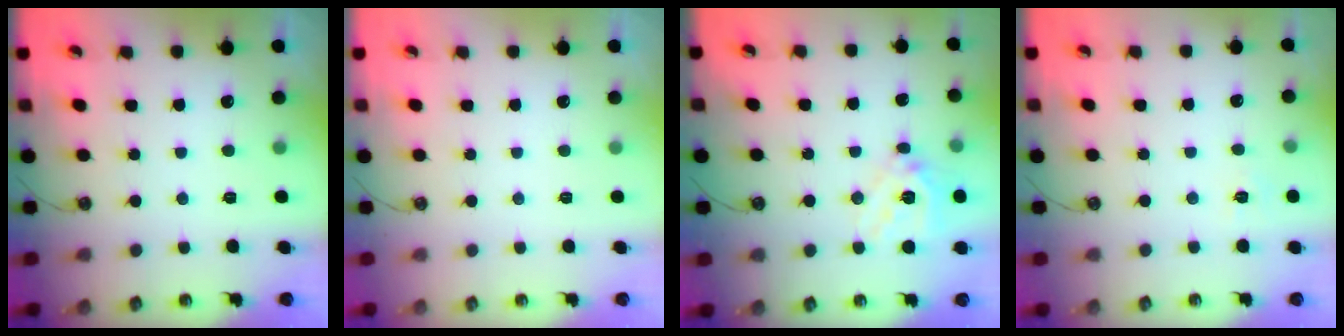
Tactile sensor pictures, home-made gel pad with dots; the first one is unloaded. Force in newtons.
{"total": 0.0}
{"total": 14.5, "press": 14.3, "slide": 2.3}
{"total": 4.1, "press": 4.1, "slide": 0.6}